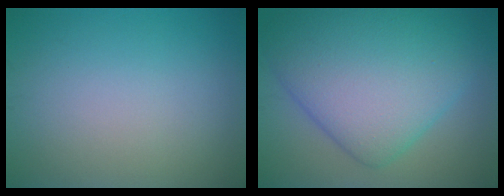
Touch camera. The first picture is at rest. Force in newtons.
{"total": 11.2, "press": 11.2, "slide": 0.3}